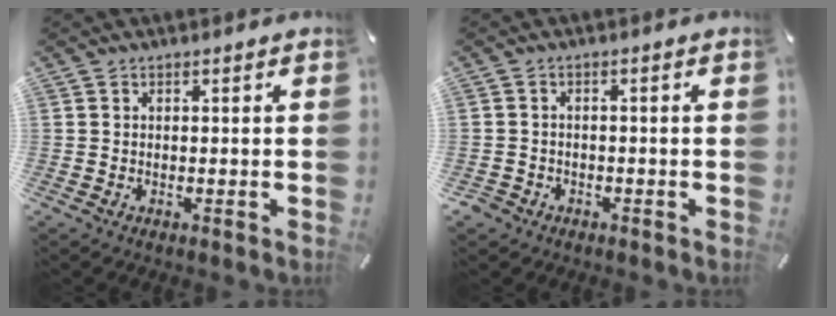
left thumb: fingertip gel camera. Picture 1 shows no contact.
{"total": 2.5, "force": [-1.6, 1.9, 0.5], "torque": [-0.016, 0.006, -0.035]}